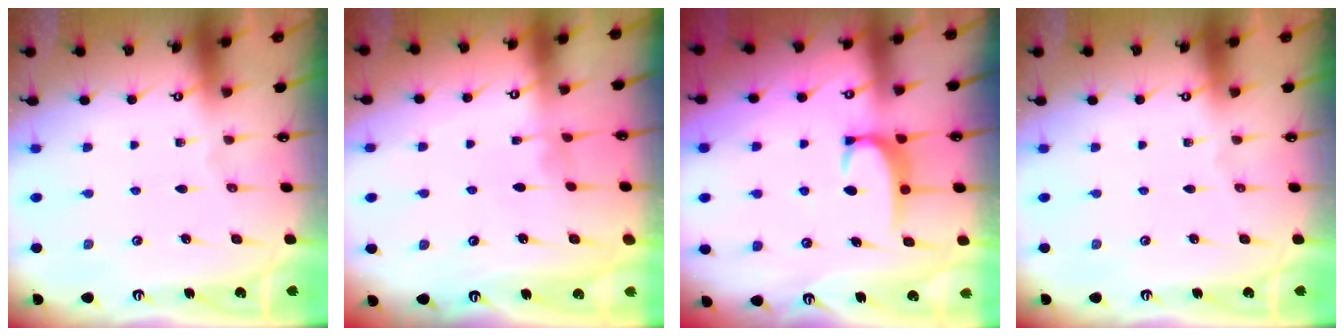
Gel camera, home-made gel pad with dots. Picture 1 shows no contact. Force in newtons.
{"total": 3.7, "press": 3.7, "slide": 0.2}
{"total": 2.6, "press": 2.6, "slide": 0.4}
{"total": 0.0}